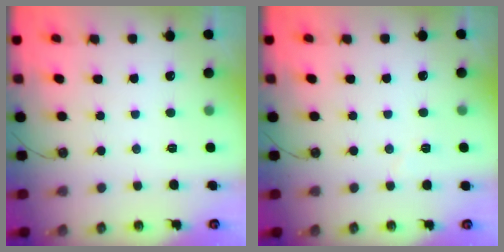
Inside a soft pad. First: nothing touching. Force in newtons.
{"total": 3.6, "press": 3.5, "slide": 0.9}